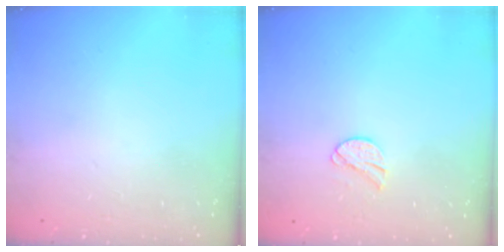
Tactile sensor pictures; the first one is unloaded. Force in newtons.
{"total": 8.5, "press": 8.4, "slide": 0.7}